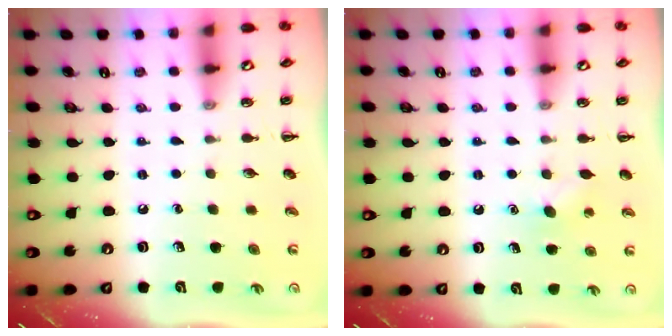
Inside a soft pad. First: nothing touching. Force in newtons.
{"total": 5.1, "press": 4.9, "slide": 1.5}